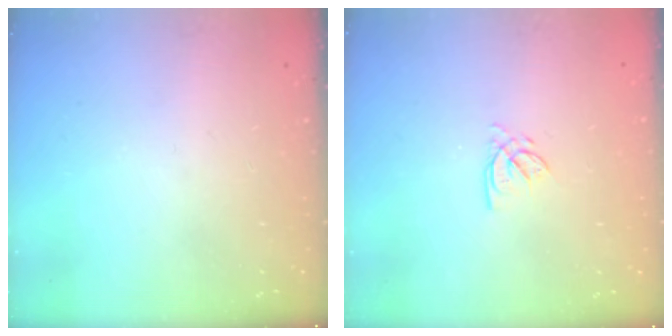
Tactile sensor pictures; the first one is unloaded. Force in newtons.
{"total": 2.2, "press": 2.2, "slide": 0.3}